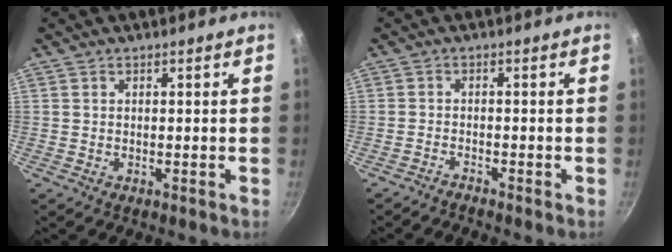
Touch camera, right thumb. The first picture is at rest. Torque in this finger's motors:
{"motor_torque": [-0.13, -0.30, 0.04, 0.10, -0.03]}